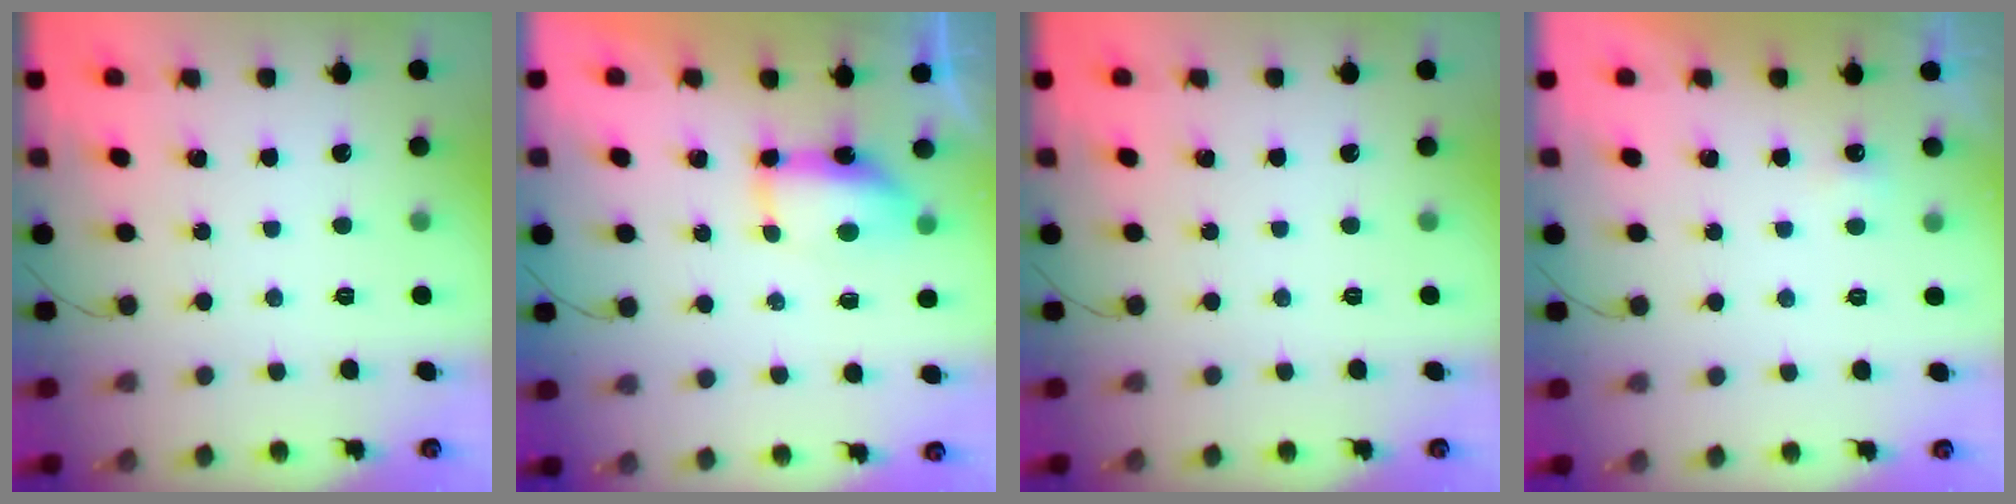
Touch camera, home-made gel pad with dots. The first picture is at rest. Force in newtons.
{"total": 11.2, "press": 8.8, "slide": 6.9}
{"total": 0.0}
{"total": 2.3, "press": 2.2, "slide": 0.7}